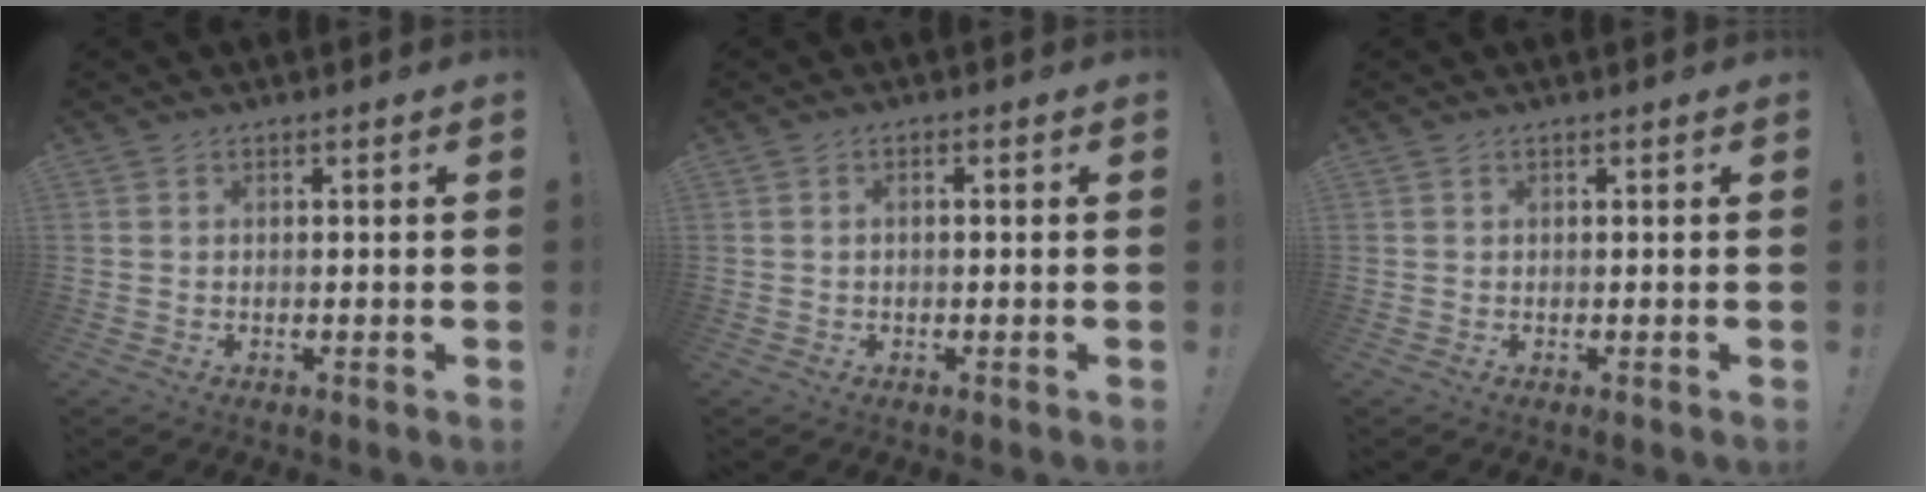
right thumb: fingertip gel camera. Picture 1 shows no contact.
{"total": 1.2, "force": [-0.6, 0.4, 1.0], "torque": [-0.021, 0.005, -0.010]}
{"total": 0.0}